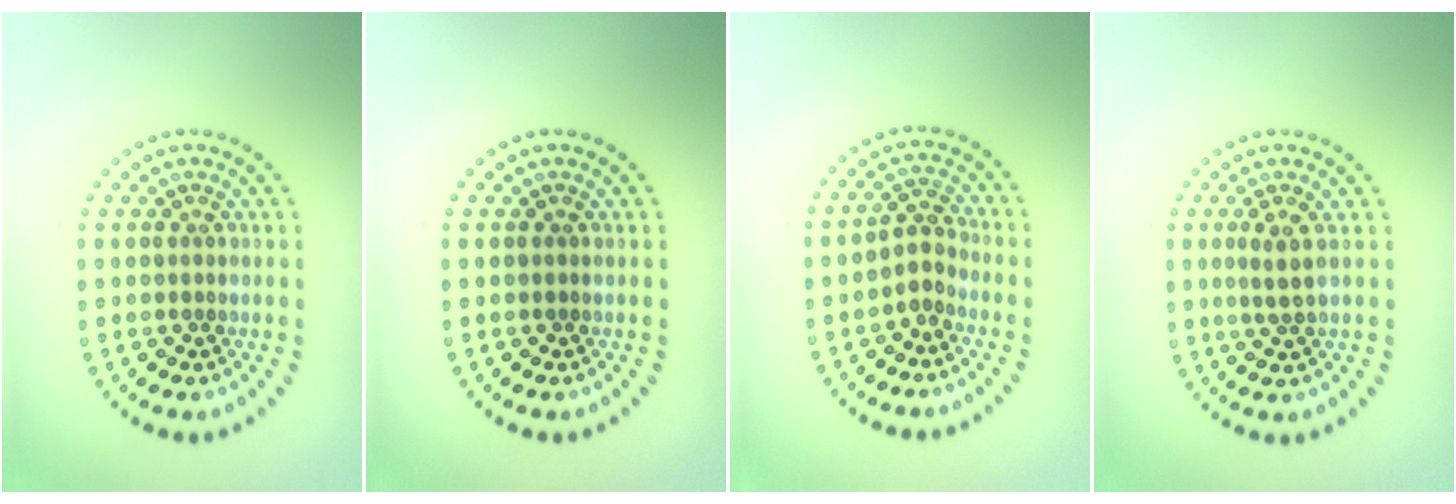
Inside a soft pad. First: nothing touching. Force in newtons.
{"total": 0.0}
{"total": 1.9, "press": 1.4, "slide": 1.2}
{"total": 1.6, "press": 1.3, "slide": 0.9}